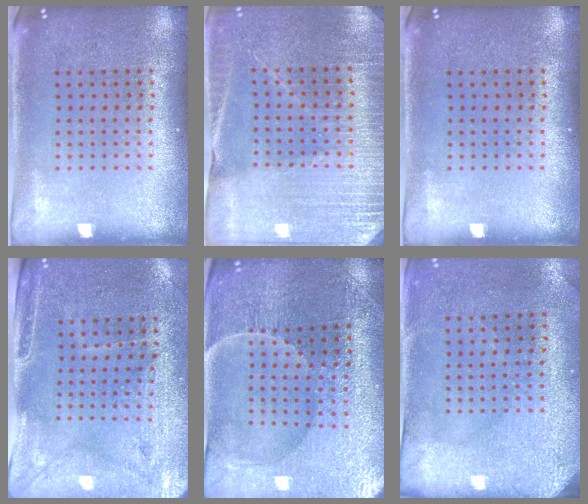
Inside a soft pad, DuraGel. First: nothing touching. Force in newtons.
{"total": 3.1, "press": 3.1, "slide": 0.4}
{"total": 0.0}
{"total": 3.1, "press": 2.8, "slide": 1.4}
{"total": 3.5, "press": 3.5, "slide": 0.2}
{"total": 3.0, "press": 2.5, "slide": 1.7}